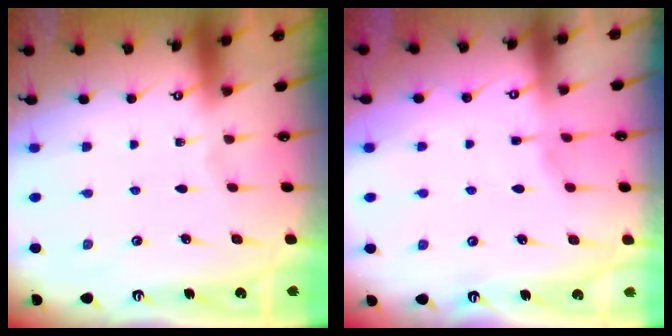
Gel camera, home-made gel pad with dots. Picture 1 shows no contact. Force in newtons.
{"total": 2.1, "press": 2.1, "slide": 0.4}